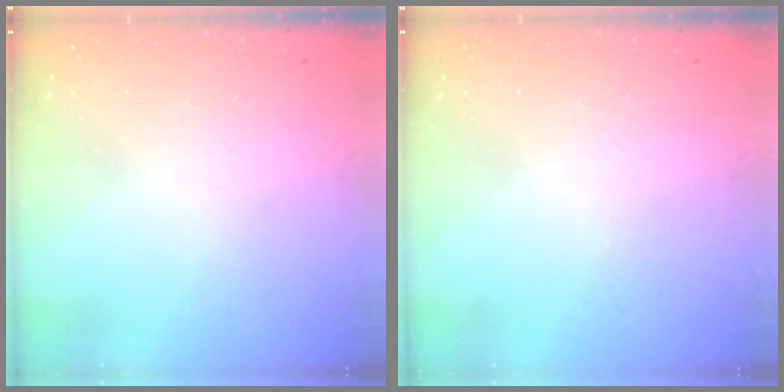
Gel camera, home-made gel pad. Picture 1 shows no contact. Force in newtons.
{"total": 0.0}